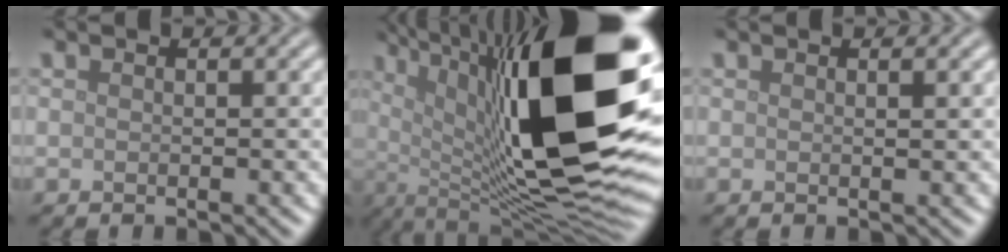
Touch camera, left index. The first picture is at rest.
{"total": 18.8, "force": [4.1, 5.8, 17.4], "torque": [-0.272, 0.003, 0.069]}
{"total": 0.7, "force": [0.3, 0.3, 0.6], "torque": [-0.001, 0.001, 0.003]}